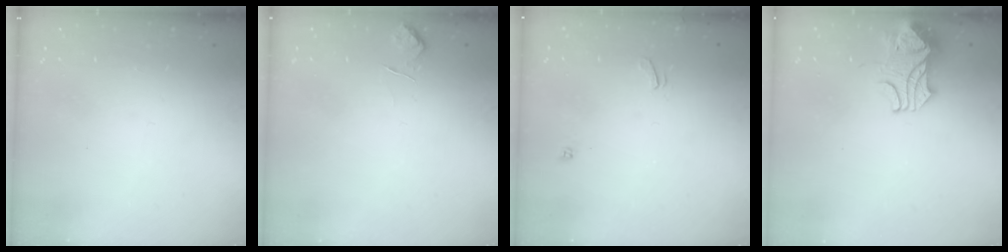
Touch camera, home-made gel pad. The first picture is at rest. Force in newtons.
{"total": 1.6, "press": 1.2, "slide": 0.9}
{"total": 2.6, "press": 2.5, "slide": 0.4}
{"total": 2.4, "press": 2.2, "slide": 1.0}